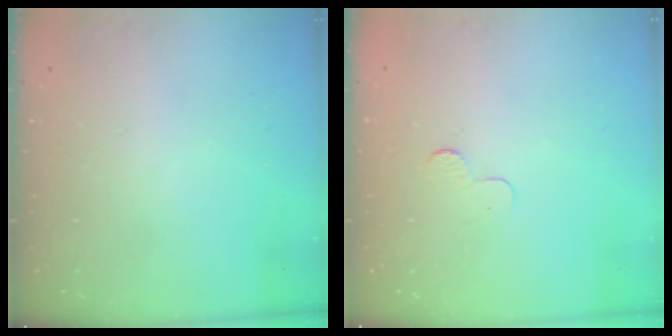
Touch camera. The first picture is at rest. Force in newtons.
{"total": 2.3, "press": 2.3, "slide": 0.2}